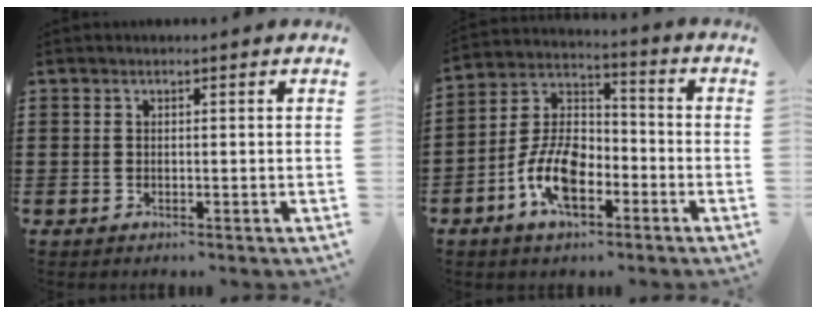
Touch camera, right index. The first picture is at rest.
{"total": 10.6, "force": [-4.6, 5.9, 7.5], "torque": [-0.176, 0.006, -0.089]}